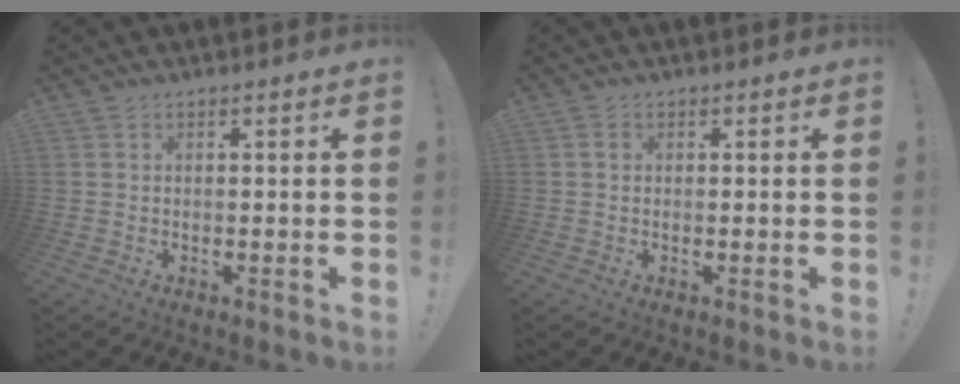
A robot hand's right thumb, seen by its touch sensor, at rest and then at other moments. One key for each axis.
{"total": 0.9, "fx": 0.1, "fy": 0.8, "fz": 0.3, "tx": 0.002, "ty": 0.000, "tz": 0.001}